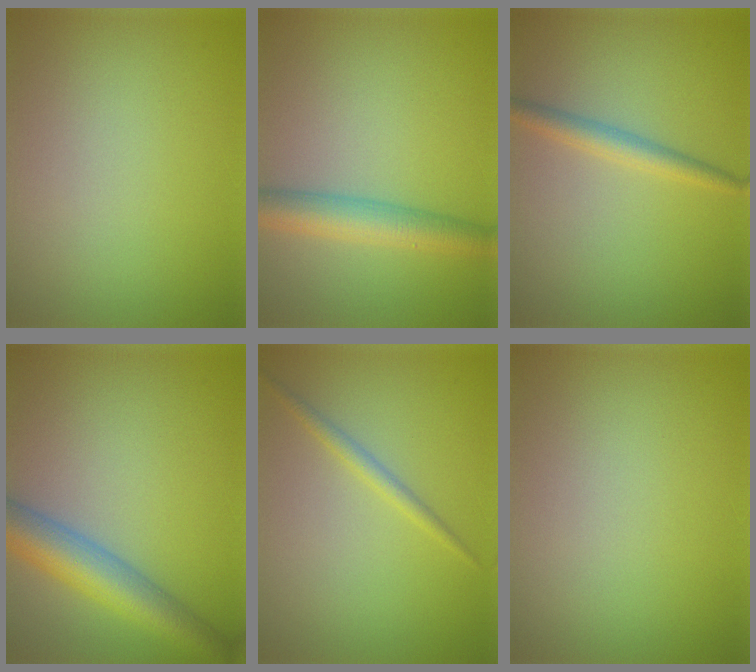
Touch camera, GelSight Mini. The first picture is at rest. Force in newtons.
{"total": 4.3, "press": 4.3, "slide": 0.3}
{"total": 2.1, "press": 2.1, "slide": 0.1}
{"total": 6.2, "press": 6.2, "slide": 0.2}
{"total": 1.3, "press": 1.3, "slide": 0.1}
{"total": 0.0}